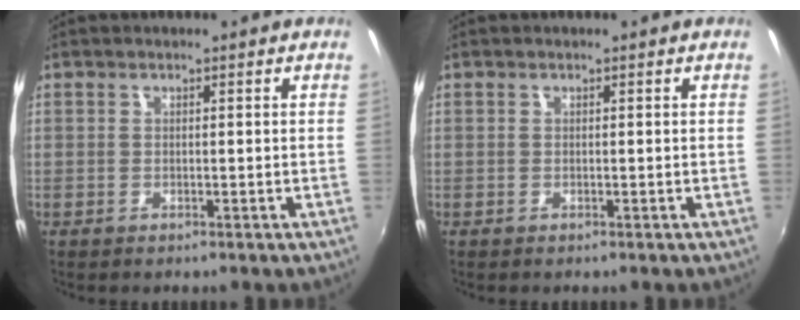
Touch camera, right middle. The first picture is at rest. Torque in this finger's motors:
{"motor_torque": [-0.13, 0.13, 0.00, 0.00]}